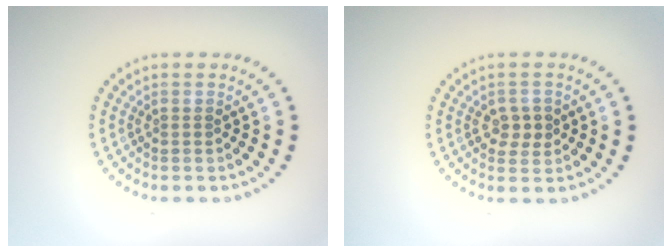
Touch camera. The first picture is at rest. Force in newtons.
{"total": 2.1, "press": 2.1, "slide": 0.3}